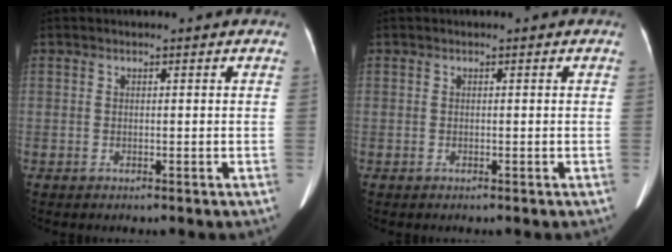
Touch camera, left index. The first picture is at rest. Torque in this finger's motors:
{"motor_torque": [0.05, 0.05, 0.00, 0.00]}